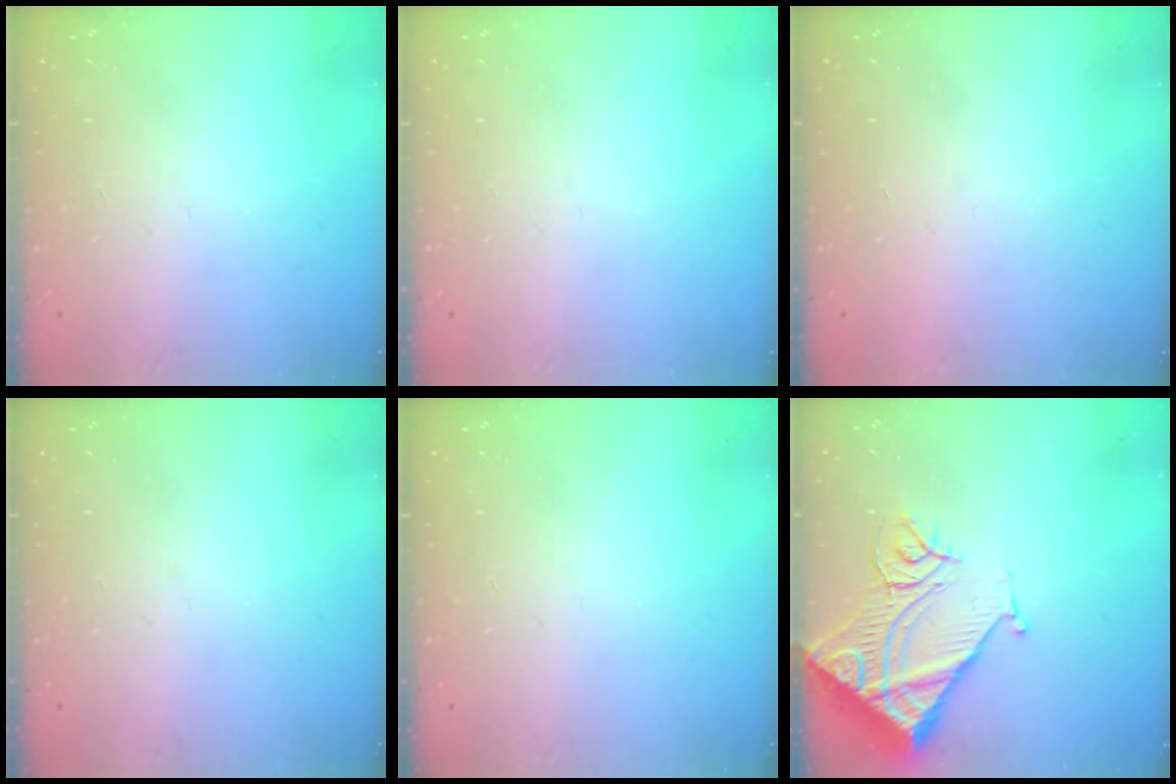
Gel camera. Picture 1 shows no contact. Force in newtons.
{"total": 0.0}
{"total": 1.7, "press": 1.7, "slide": 0.1}
{"total": 0.0}
{"total": 0.0}
{"total": 16.6, "press": 16.5, "slide": 1.7}